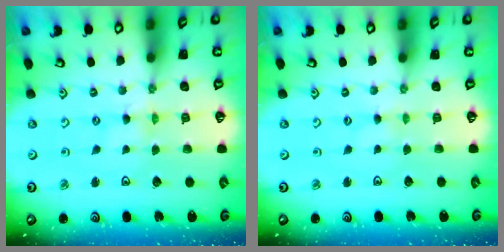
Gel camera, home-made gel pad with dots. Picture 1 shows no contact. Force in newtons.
{"total": 0.0}